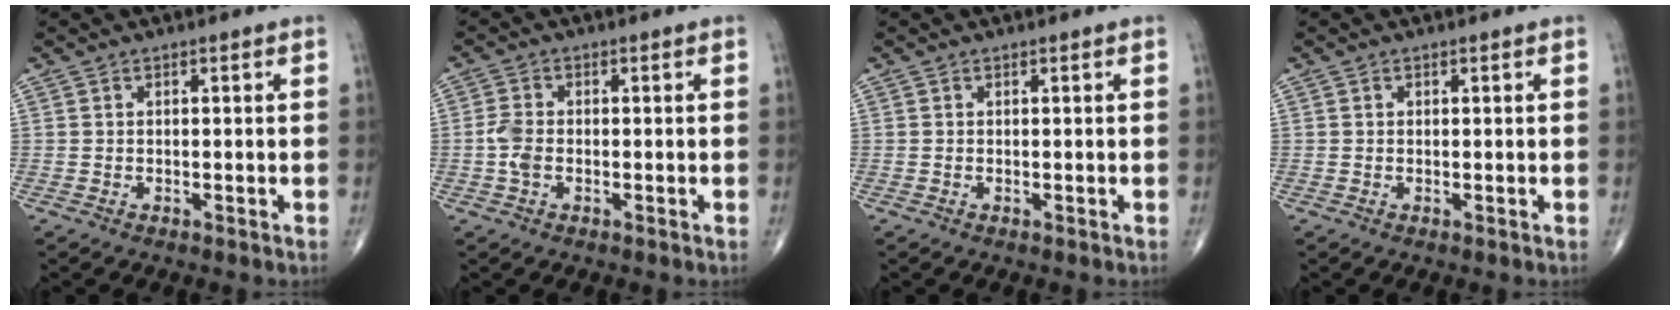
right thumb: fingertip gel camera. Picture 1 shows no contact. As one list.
[{"total": 3.3, "force": [-0.8, 2.0, 2.5], "torque": [-0.058, 0.006, -0.020]}, {"total": 0.0}, {"total": 0.0}]